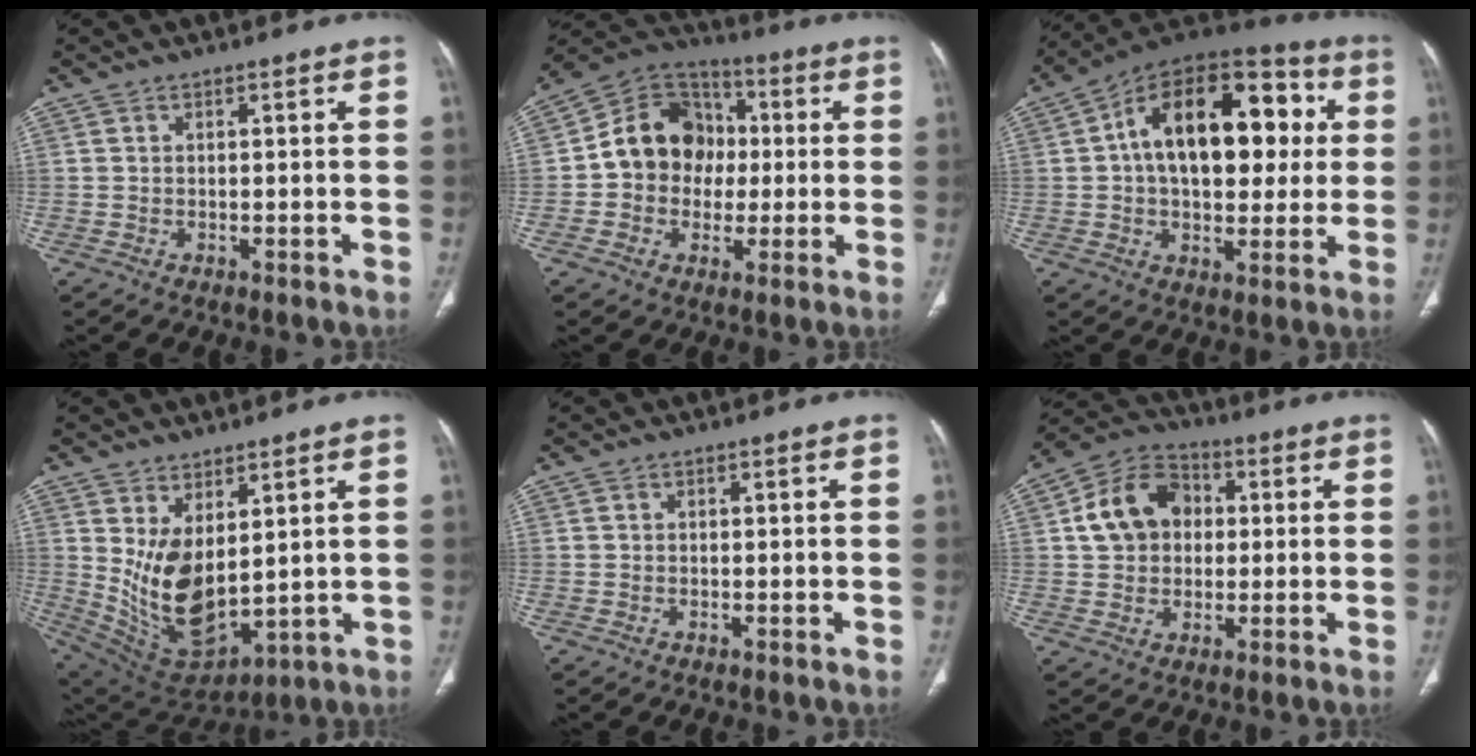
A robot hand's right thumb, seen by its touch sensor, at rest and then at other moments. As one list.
[{"total": 14.5, "force": [0.1, 12.4, 7.5], "torque": [-0.080, 0.030, -0.008]}, {"total": 23.9, "force": [3.7, 14.0, 19.1], "torque": [-0.262, 0.029, 0.048]}, {"total": 12.8, "force": [3.2, 6.7, 10.4], "torque": [-0.183, -0.035, 0.091]}, {"total": 0.0}, {"total": 12.4, "force": [1.8, 9.9, 7.2], "torque": [-0.103, 0.018, 0.023]}]